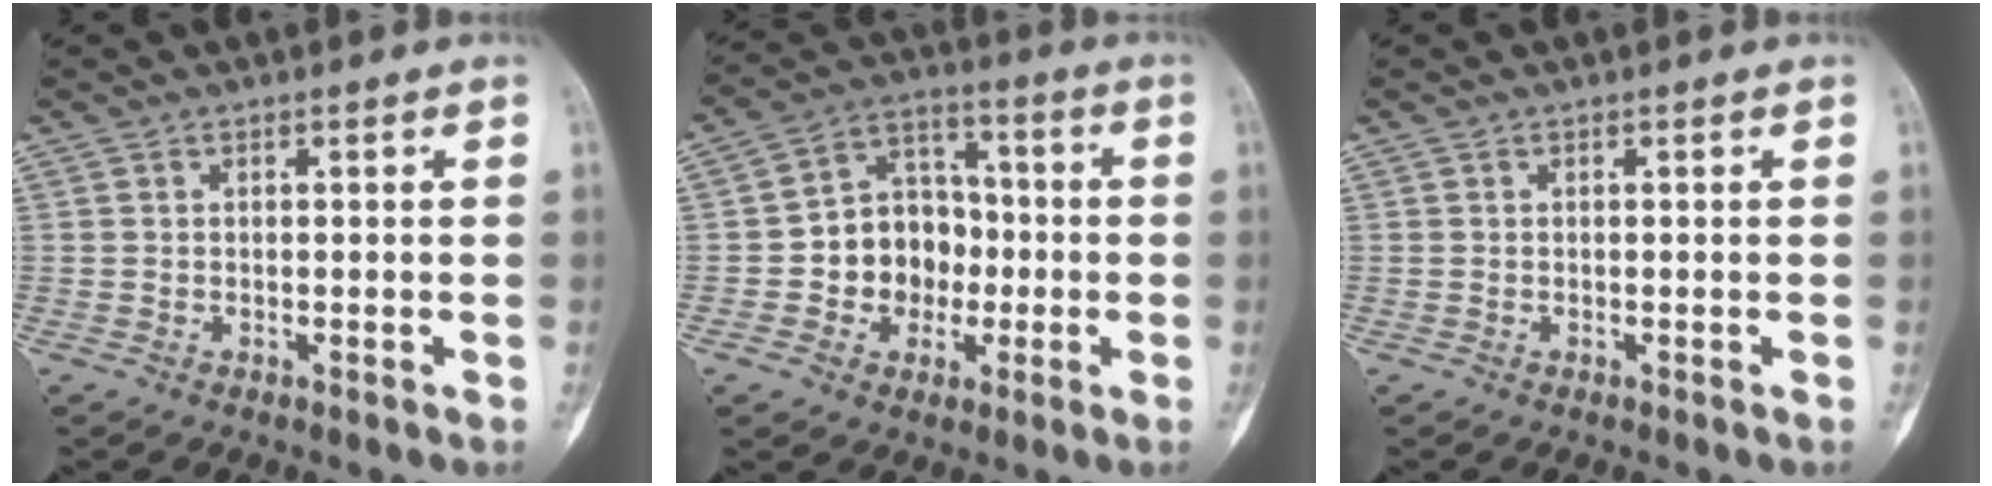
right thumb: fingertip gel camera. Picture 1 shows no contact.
{"total": 11.4, "force": [-1.9, 9.6, 5.9], "torque": [-0.044, 0.036, -0.038]}
{"total": 0.0}